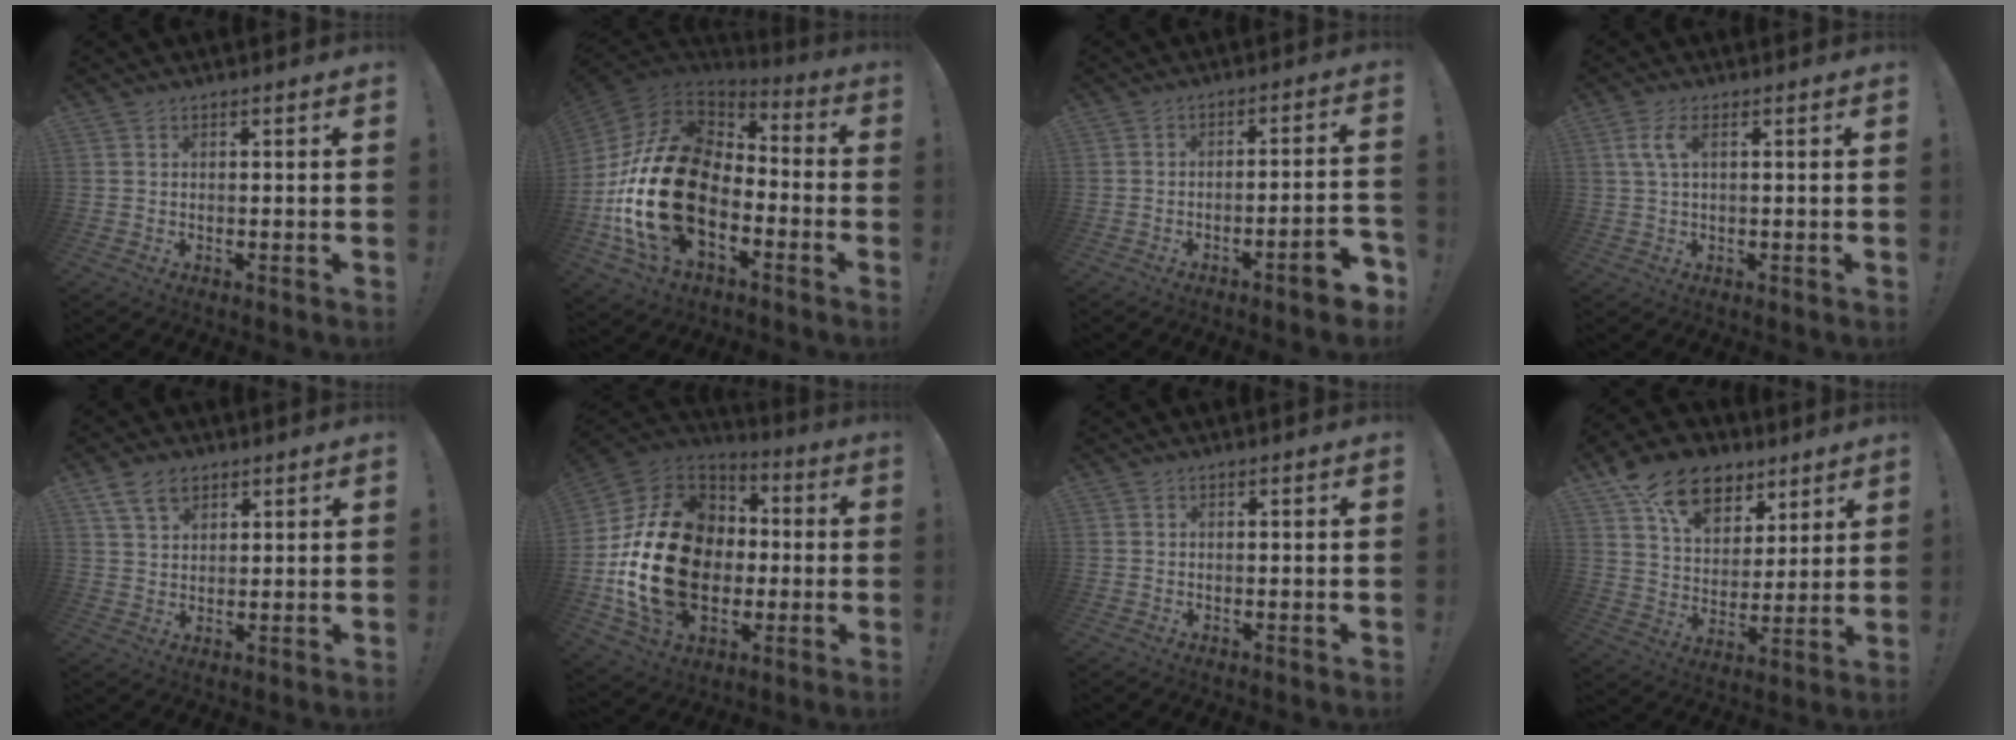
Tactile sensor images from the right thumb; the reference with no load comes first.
{"total": 29.0, "force": [-5.4, 17.9, 22.1], "torque": [-0.438, 0.021, -0.072]}
{"total": 6.6, "force": [-4.2, 0.4, 5.1], "torque": [-0.074, 0.016, -0.070]}
{"total": 4.5, "force": [1.6, 1.4, 4.0], "torque": [-0.069, -0.001, 0.027]}
{"total": 7.5, "force": [4.5, 4.7, 3.8], "torque": [-0.064, -0.011, 0.087]}
{"total": 26.4, "force": [-2.4, 19.0, 18.2], "torque": [-0.335, 0.023, -0.019]}
{"total": 0.0}
{"total": 16.7, "force": [10.3, 10.9, 7.5], "torque": [-0.123, -0.051, 0.192]}